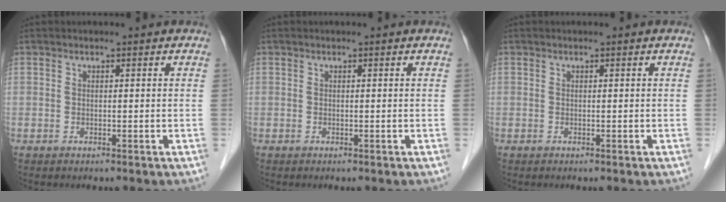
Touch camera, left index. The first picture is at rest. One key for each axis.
{"total": 0.0}
{"total": 0.0}